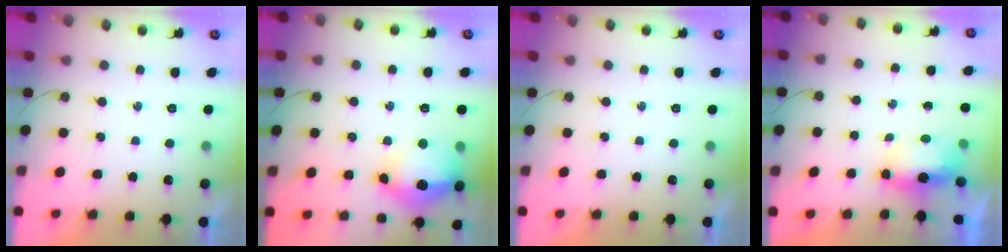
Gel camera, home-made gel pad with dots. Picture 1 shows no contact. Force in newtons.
{"total": 16.2, "press": 16.1, "slide": 1.5}
{"total": 0.0}
{"total": 5.9, "press": 5.8, "slide": 1.1}